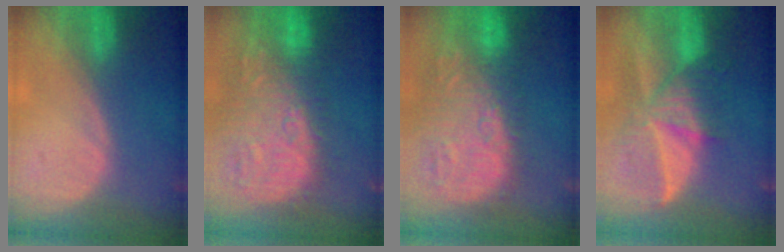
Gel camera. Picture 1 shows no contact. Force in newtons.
{"total": 15.7, "press": 13.1, "slide": 8.6}
{"total": 15.5, "press": 13.1, "slide": 8.3}
{"total": 9.9, "press": 8.7, "slide": 4.7}